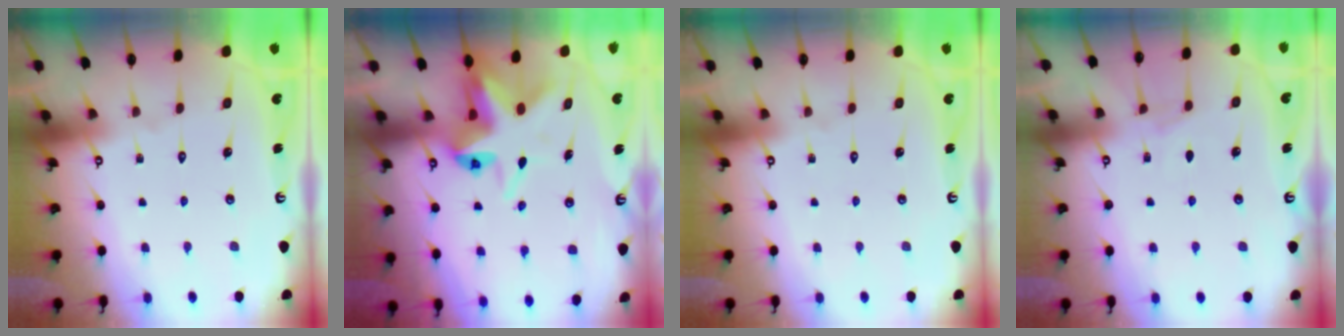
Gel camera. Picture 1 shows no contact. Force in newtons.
{"total": 8.2, "press": 8.1, "slide": 0.6}
{"total": 0.0}
{"total": 3.7, "press": 3.7, "slide": 0.4}